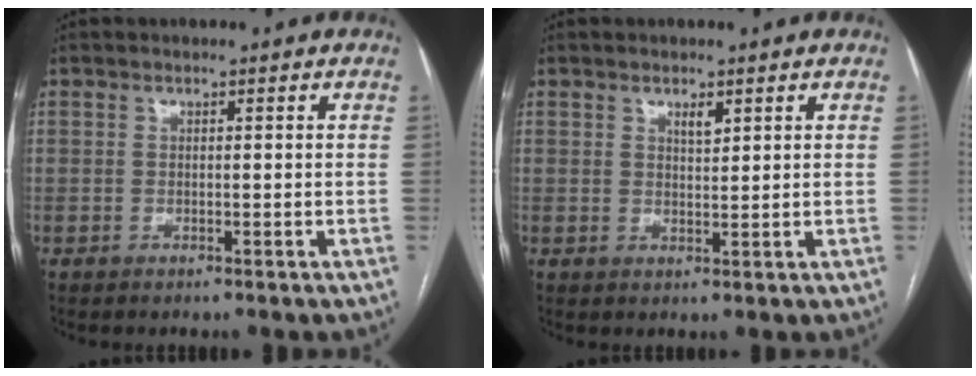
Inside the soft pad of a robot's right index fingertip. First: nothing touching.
{"total": 1.9, "force": [1.1, 0.7, 1.3], "torque": [-0.023, -0.002, 0.020]}